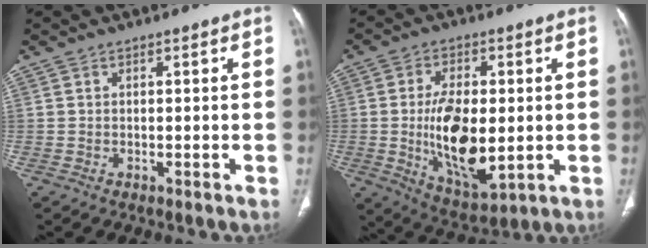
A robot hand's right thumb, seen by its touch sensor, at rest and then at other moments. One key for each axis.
{"total": 15.2, "fx": -1.1, "fy": 7.4, "fz": 13.3, "tx": -0.222, "ty": -0.016, "tz": -0.007}